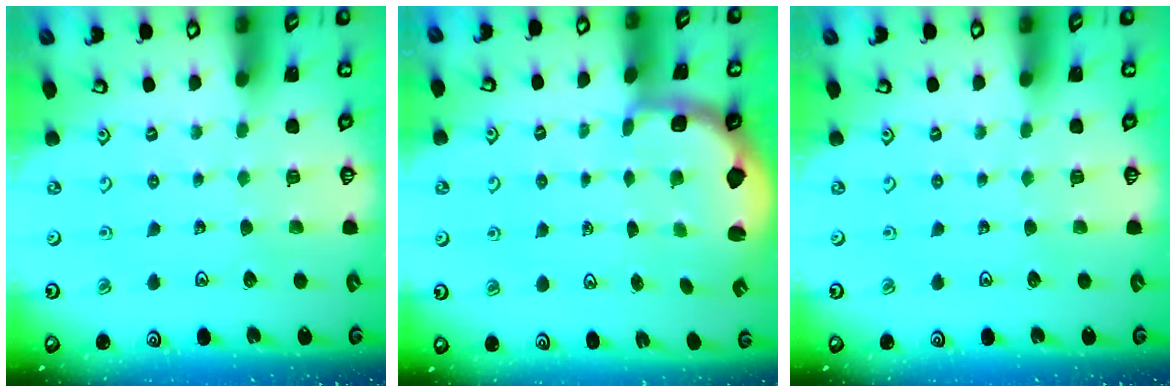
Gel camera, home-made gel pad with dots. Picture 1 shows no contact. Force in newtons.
{"total": 2.5, "press": 1.2, "slide": 2.2}
{"total": 0.0}